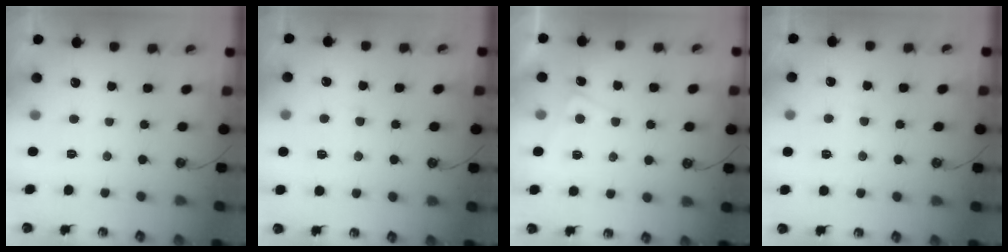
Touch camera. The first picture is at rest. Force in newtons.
{"total": 0.8, "press": 0.6, "slide": 0.6}
{"total": 5.0, "press": 5.0, "slide": 0.3}
{"total": 2.0, "press": 1.7, "slide": 1.0}